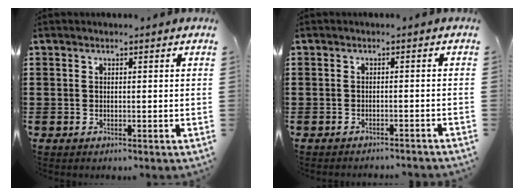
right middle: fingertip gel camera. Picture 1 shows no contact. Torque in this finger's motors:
{"motor_torque": [0.47, 0.45, 0.00, 0.02]}